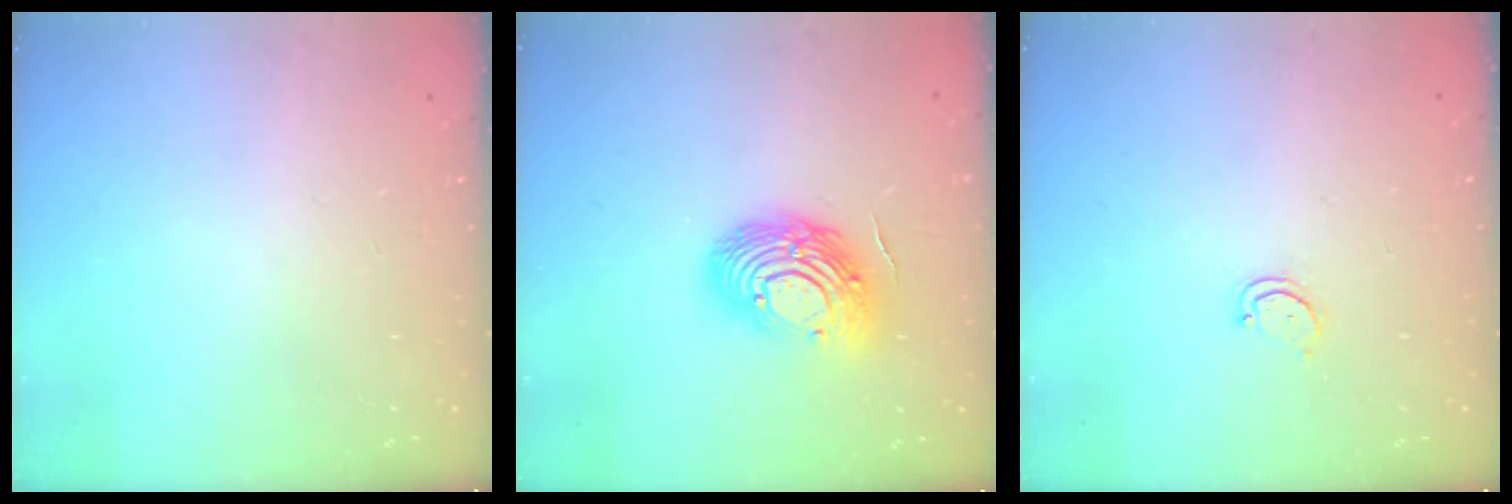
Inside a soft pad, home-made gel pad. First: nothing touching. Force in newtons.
{"total": 14.7, "press": 14.6, "slide": 1.2}
{"total": 2.7, "press": 2.7, "slide": 0.3}